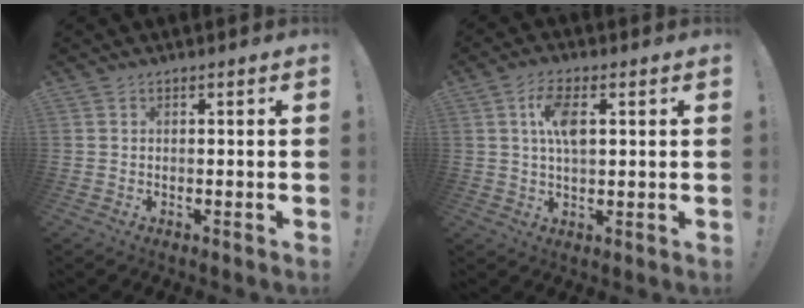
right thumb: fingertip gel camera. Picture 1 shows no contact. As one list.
[{"total": 8.0, "force": [2.0, 3.8, 6.7], "torque": [-0.128, 0.004, 0.033]}]